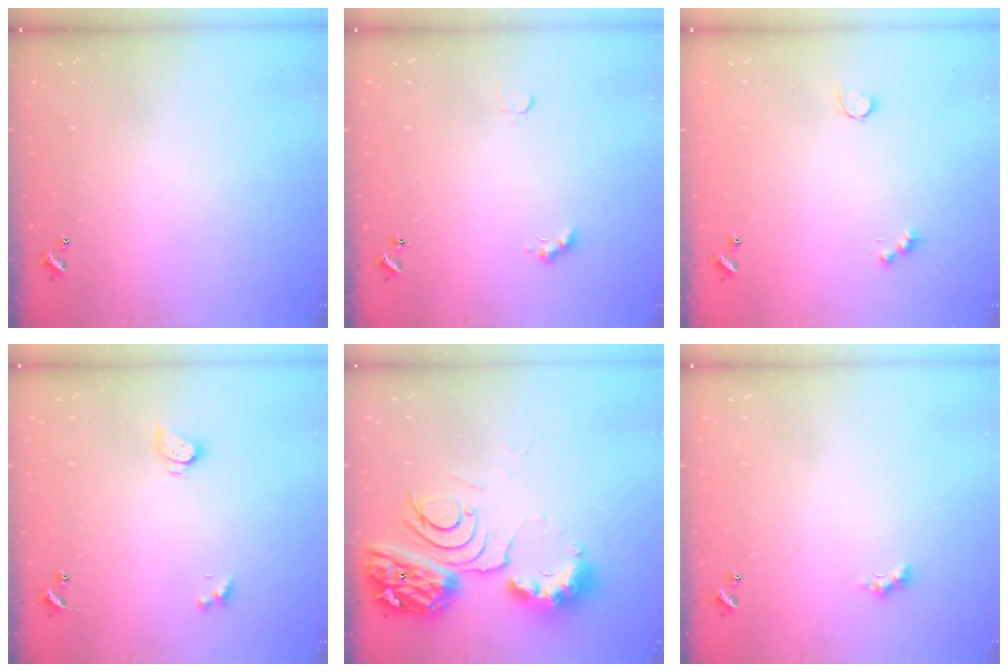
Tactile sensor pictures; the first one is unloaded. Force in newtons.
{"total": 2.4, "press": 2.3, "slide": 0.5}
{"total": 2.6, "press": 2.5, "slide": 0.5}
{"total": 2.6, "press": 2.6, "slide": 0.2}
{"total": 14.1, "press": 14.1, "slide": 1.5}
{"total": 1.1, "press": 1.1, "slide": 0.4}